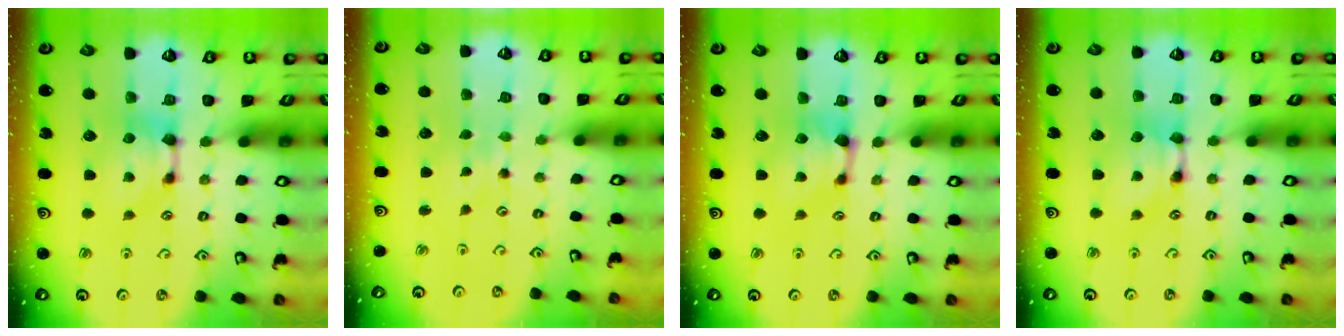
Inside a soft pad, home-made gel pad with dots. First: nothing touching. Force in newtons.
{"total": 3.7, "press": 3.7, "slide": 0.2}
{"total": 1.0, "press": 0.3, "slide": 0.9}
{"total": 1.7, "press": 1.7, "slide": 0.2}